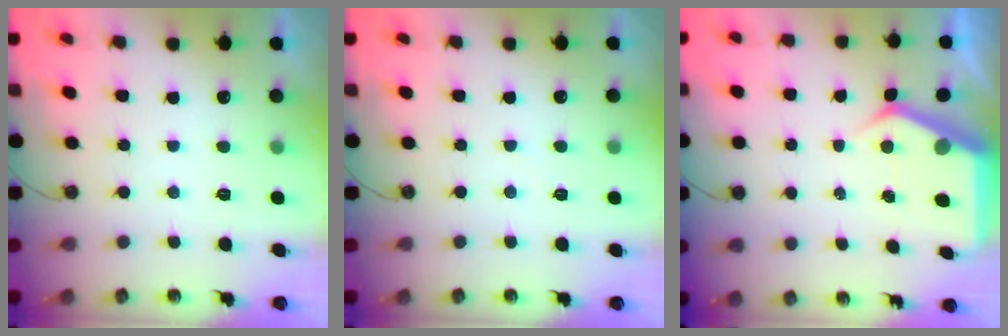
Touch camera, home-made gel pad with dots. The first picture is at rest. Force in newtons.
{"total": 2.7, "press": 2.6, "slide": 0.4}
{"total": 5.0, "press": 5.0, "slide": 0.5}